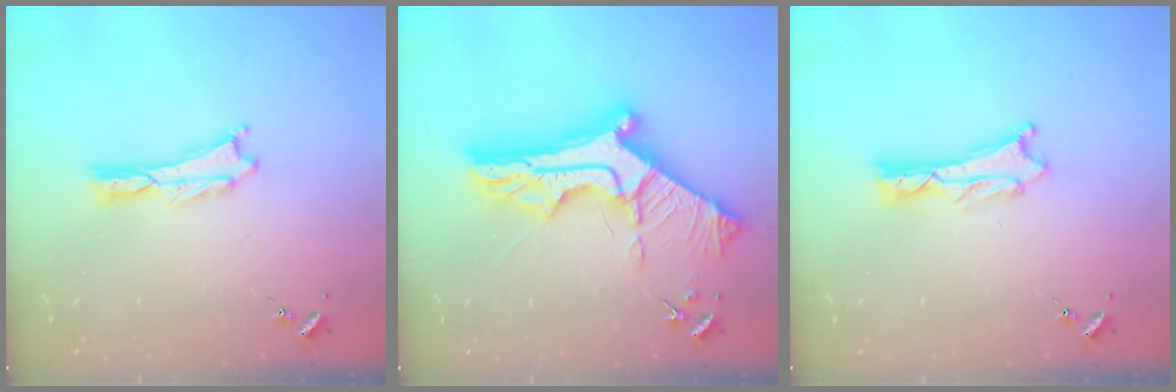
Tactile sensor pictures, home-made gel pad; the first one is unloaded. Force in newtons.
{"total": 13.9, "press": 13.9, "slide": 1.2}
{"total": 1.1, "press": 1.0, "slide": 0.2}